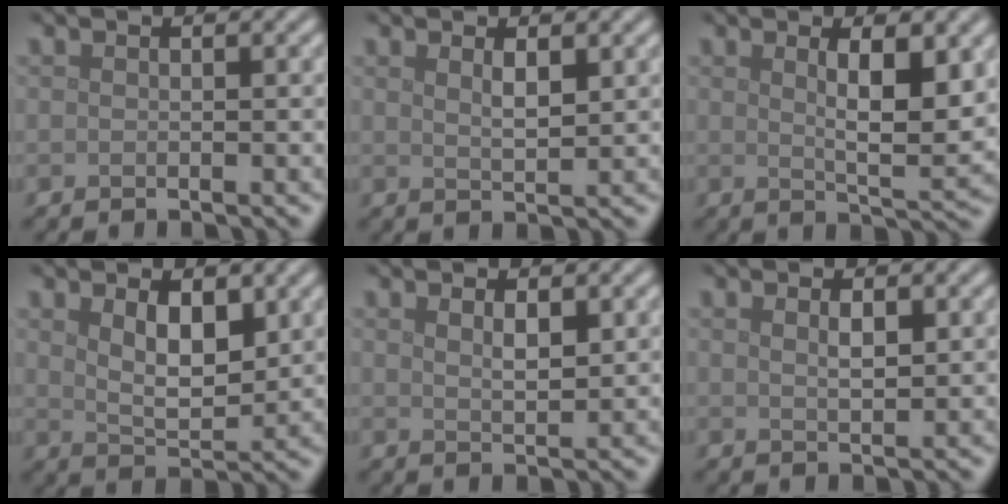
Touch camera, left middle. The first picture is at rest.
{"total": 1.6, "force": [0.9, 0.4, 1.2], "torque": [-0.023, -0.003, 0.018]}
{"total": 5.2, "force": [1.6, 1.3, 4.8], "torque": [-0.074, -0.006, 0.030]}
{"total": 3.9, "force": [1.7, 1.8, 3.1], "torque": [-0.058, -0.007, 0.033]}
{"total": 1.6, "force": [0.9, 0.5, 1.2], "torque": [-0.023, -0.004, 0.019]}
{"total": 1.4, "force": [0.7, 0.5, 1.2], "torque": [-0.023, -0.003, 0.014]}